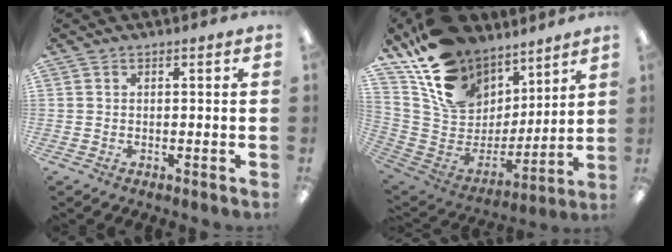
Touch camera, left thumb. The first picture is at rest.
{"total": 18.4, "force": [11.0, 13.0, 6.8], "torque": [-0.134, -0.069, 0.214]}